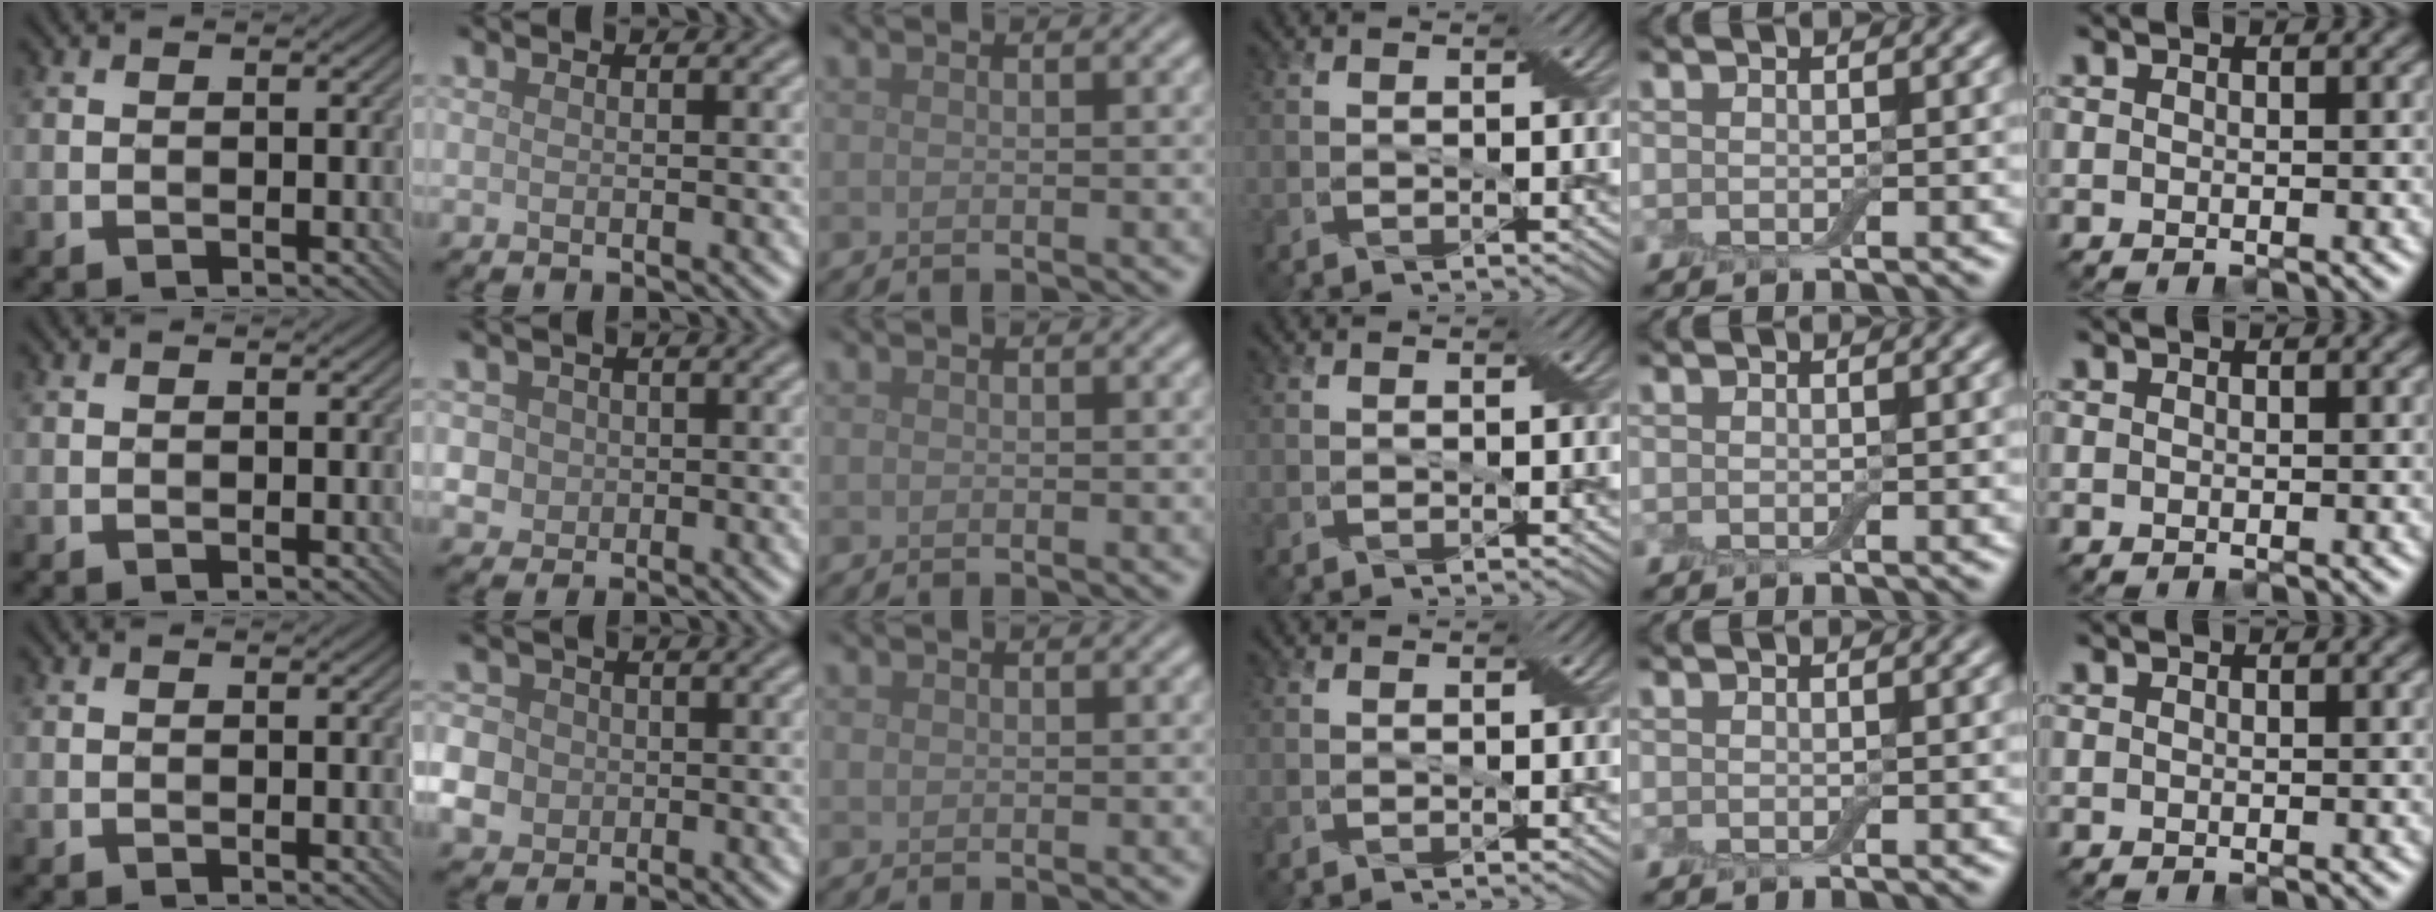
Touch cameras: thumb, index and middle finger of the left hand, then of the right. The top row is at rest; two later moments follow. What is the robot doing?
{"motion": "press", "object": "electronic device side button"}